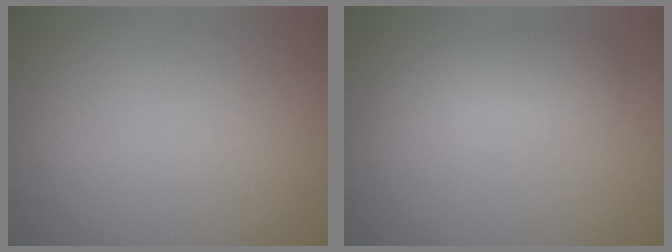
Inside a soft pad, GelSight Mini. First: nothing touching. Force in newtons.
{"total": 3.1, "press": 3.1, "slide": 0.1}